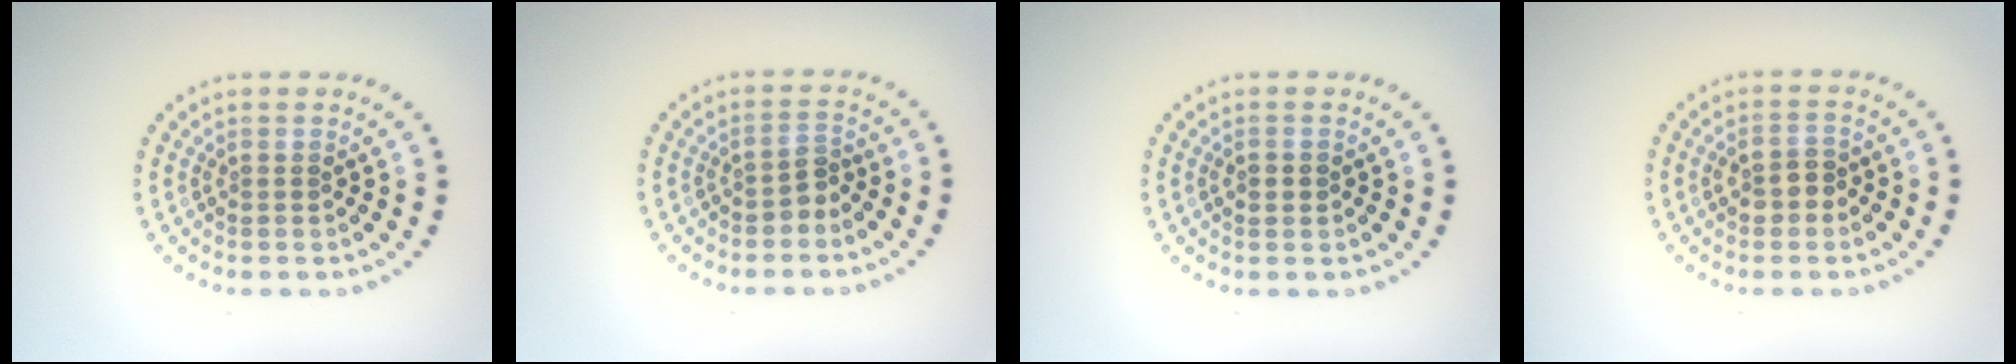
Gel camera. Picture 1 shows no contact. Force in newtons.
{"total": 1.5, "press": 1.2, "slide": 0.9}
{"total": 1.5, "press": 1.5, "slide": 0.2}
{"total": 2.1, "press": 2.1, "slide": 0.5}